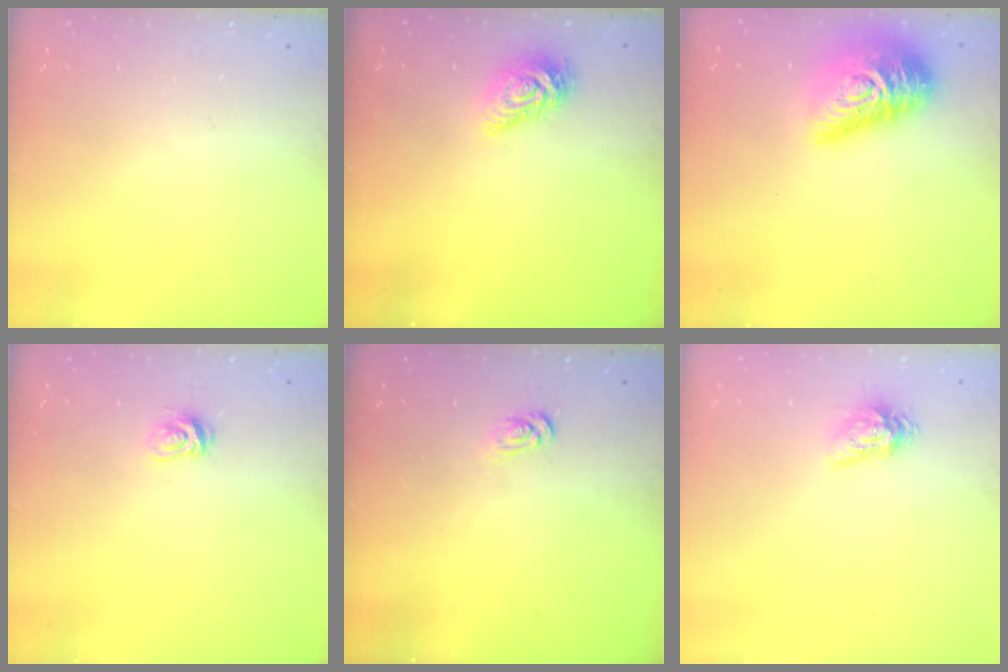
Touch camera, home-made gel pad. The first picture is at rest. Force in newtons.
{"total": 9.0, "press": 9.0, "slide": 0.5}
{"total": 19.8, "press": 19.7, "slide": 1.1}
{"total": 4.6, "press": 4.6, "slide": 0.5}
{"total": 2.6, "press": 2.6, "slide": 0.3}
{"total": 5.9, "press": 5.9, "slide": 0.3}